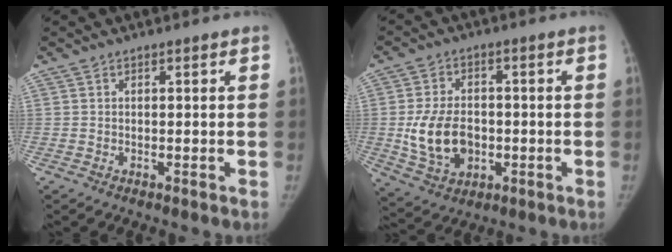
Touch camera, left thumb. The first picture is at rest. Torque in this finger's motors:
{"motor_torque": [0.18, 2.27, 0.69, -0.63, 0.31]}